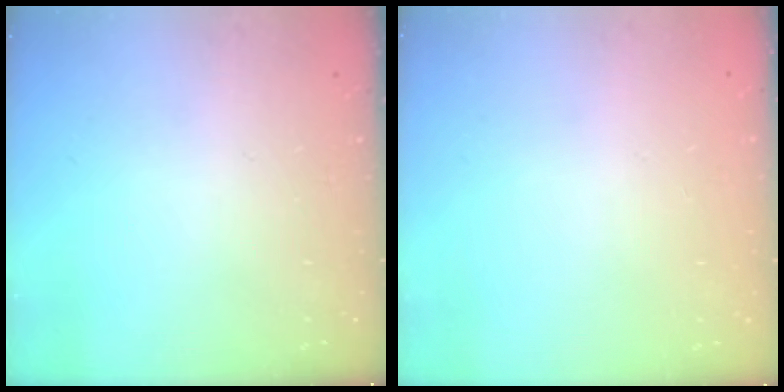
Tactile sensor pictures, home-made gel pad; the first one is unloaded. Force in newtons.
{"total": 0.0}